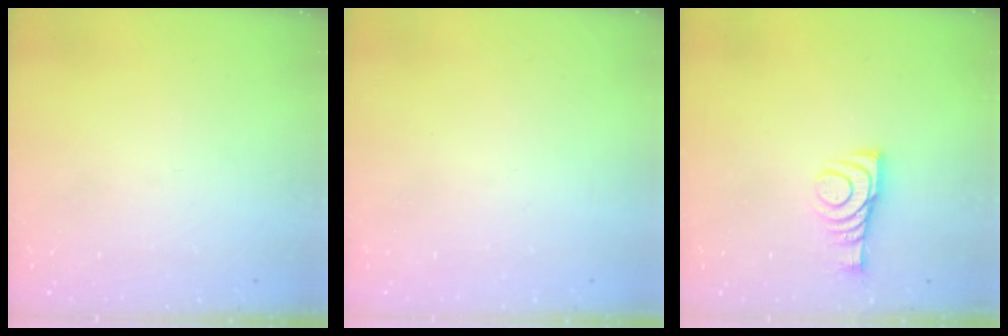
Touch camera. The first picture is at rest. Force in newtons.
{"total": 1.7, "press": 1.7, "slide": 0.2}
{"total": 7.8, "press": 7.8, "slide": 0.7}